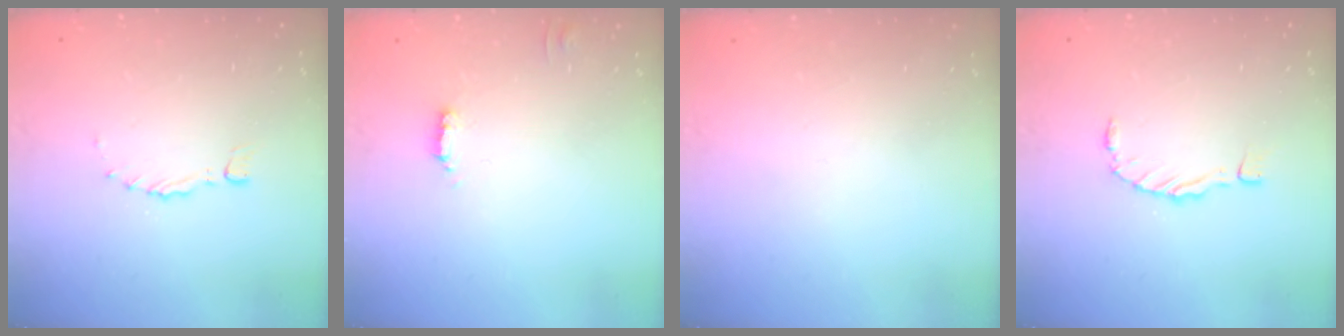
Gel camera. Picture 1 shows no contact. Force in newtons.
{"total": 1.8, "press": 1.8, "slide": 0.4}
{"total": 0.0}
{"total": 0.0}